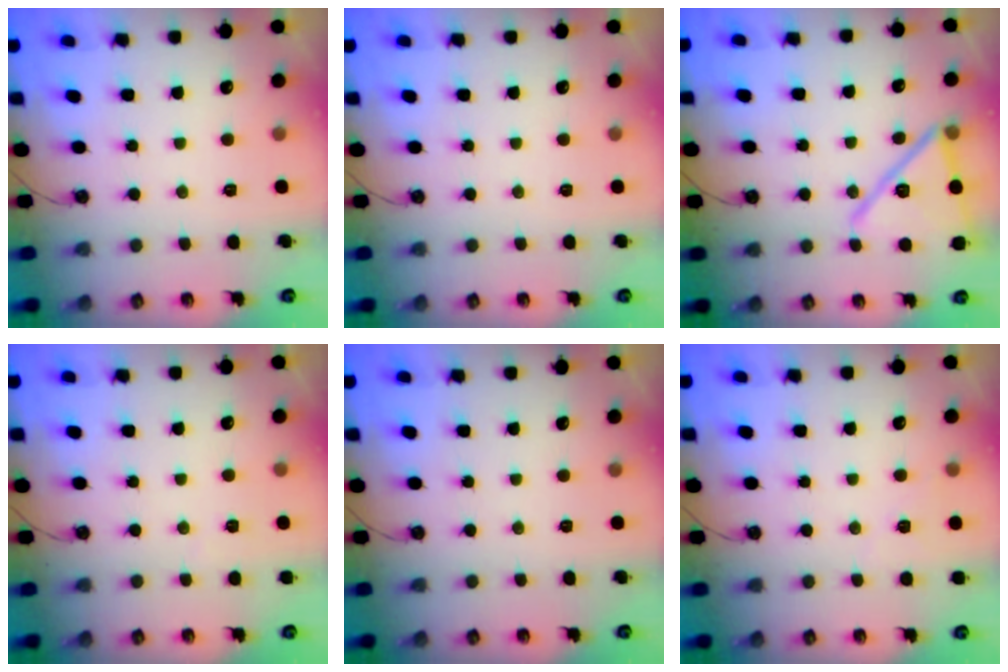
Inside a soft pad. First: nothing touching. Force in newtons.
{"total": 0.0}
{"total": 16.4, "press": 14.0, "slide": 8.6}
{"total": 1.8, "press": 1.7, "slide": 0.6}
{"total": 0.0}
{"total": 4.1, "press": 3.6, "slide": 2.0}